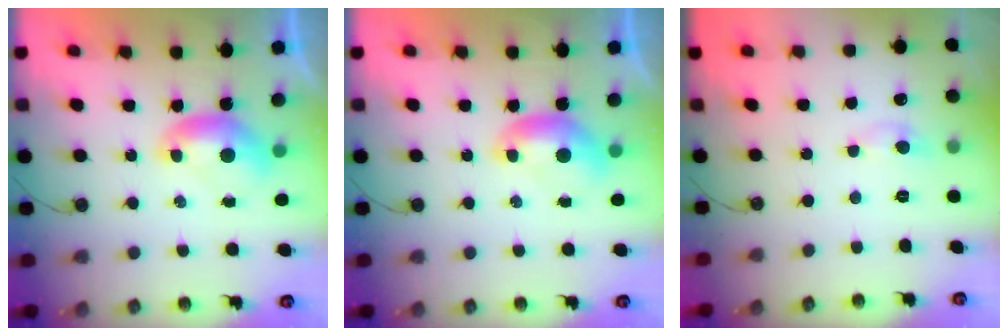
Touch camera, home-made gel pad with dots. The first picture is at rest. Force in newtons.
{"total": 0.0}
{"total": 1.6, "press": 1.5, "slide": 0.2}